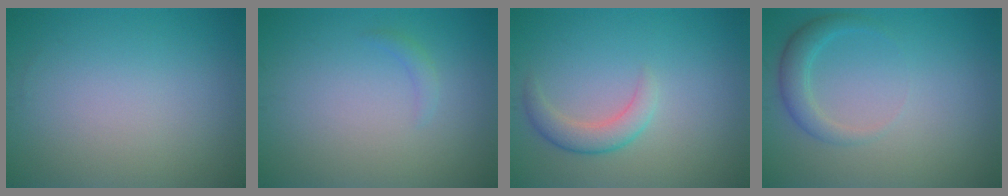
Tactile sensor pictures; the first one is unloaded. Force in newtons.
{"total": 0.9, "press": 0.9, "slide": 0.1}
{"total": 2.5, "press": 2.5, "slide": 0.2}
{"total": 2.2, "press": 2.2, "slide": 0.2}